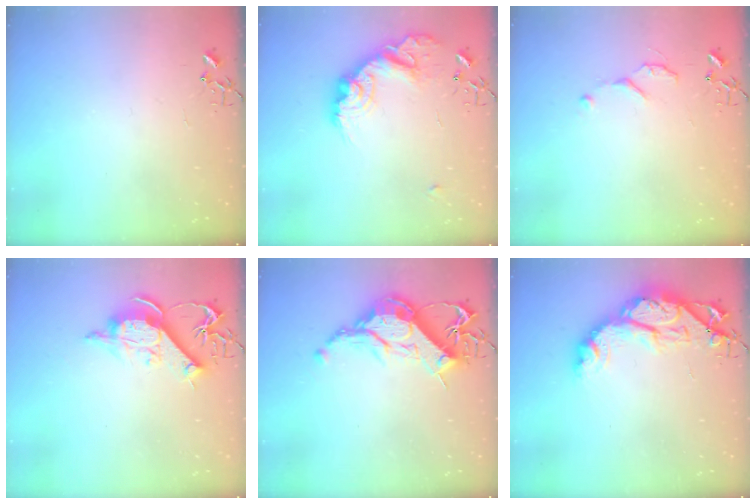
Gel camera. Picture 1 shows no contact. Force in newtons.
{"total": 17.6, "press": 17.6, "slide": 0.9}
{"total": 5.5, "press": 5.5, "slide": 0.7}
{"total": 11.5, "press": 11.4, "slide": 1.3}
{"total": 15.4, "press": 15.3, "slide": 1.3}
{"total": 17.0, "press": 16.9, "slide": 1.5}